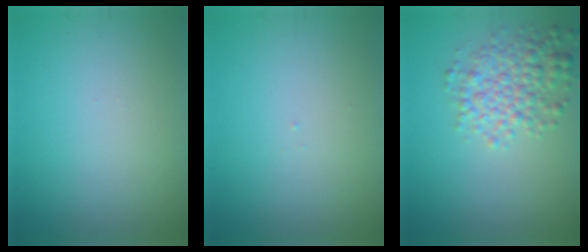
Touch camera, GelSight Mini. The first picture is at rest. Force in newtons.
{"total": 0.0}
{"total": 4.1, "press": 4.1, "slide": 0.1}